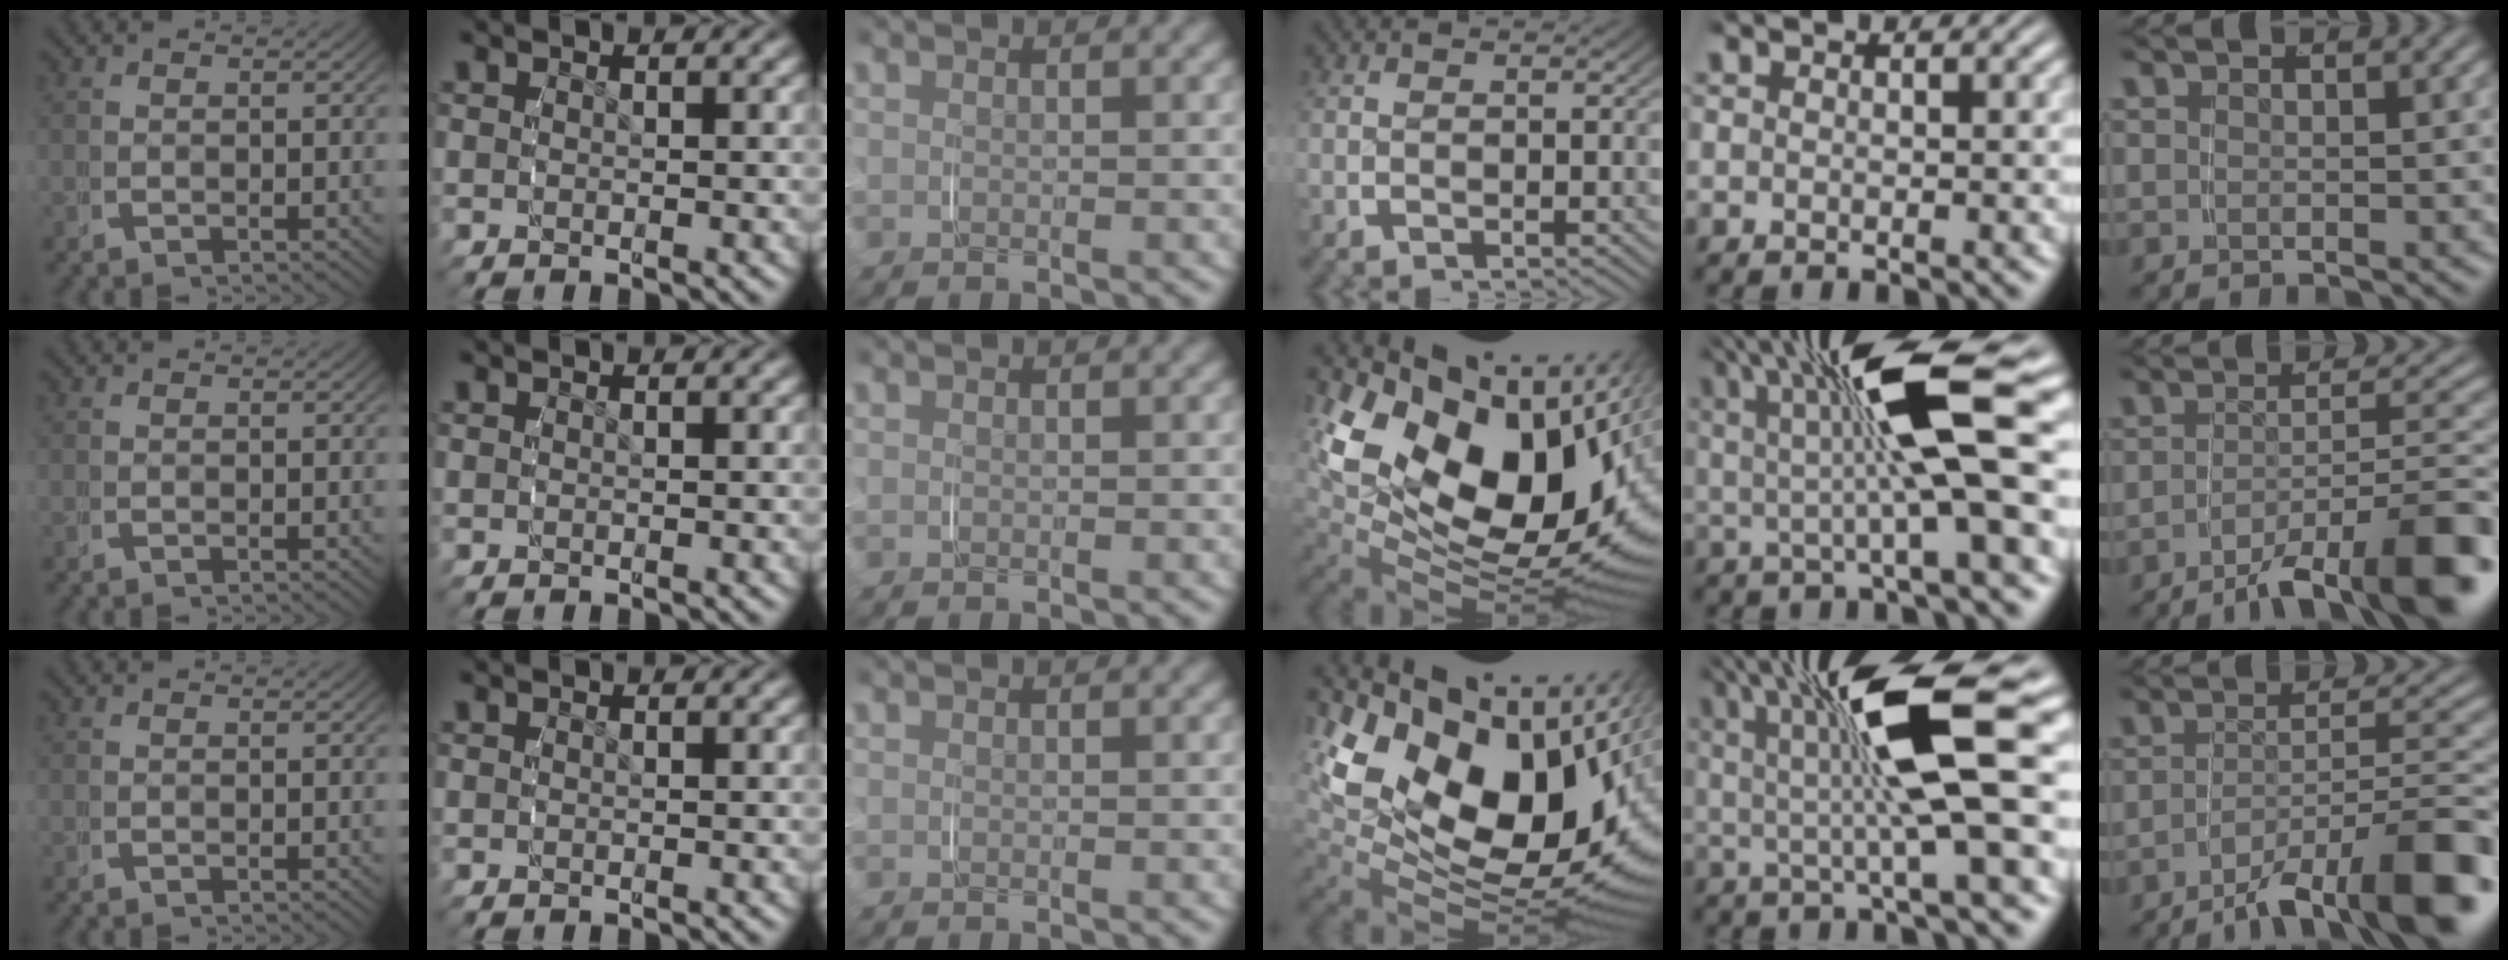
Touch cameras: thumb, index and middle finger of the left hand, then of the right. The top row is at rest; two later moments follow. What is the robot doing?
{"motion": "grasp_and_lifting", "object": "phone"}